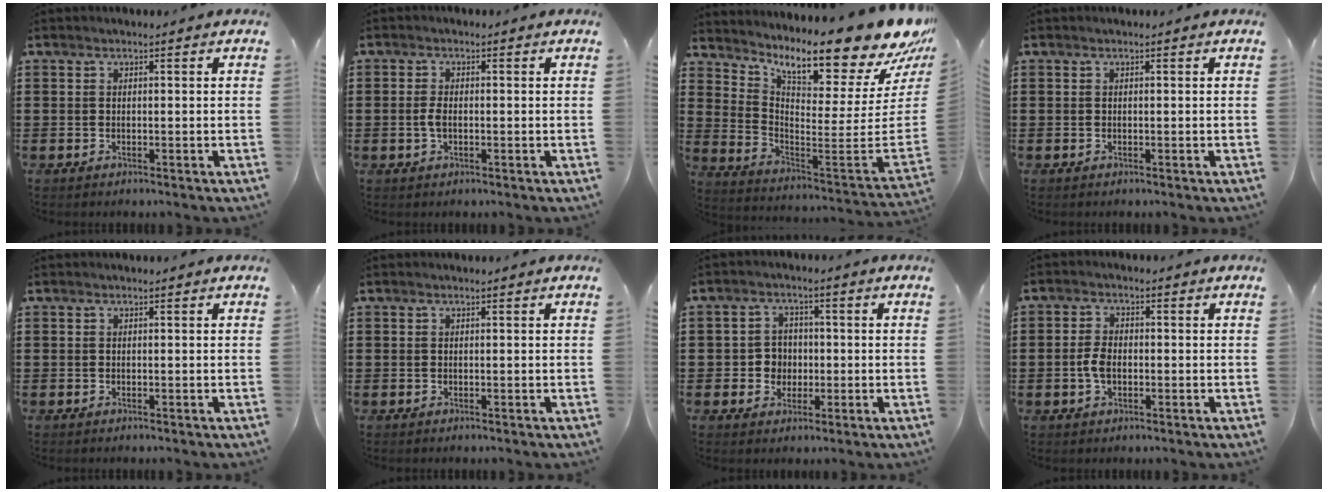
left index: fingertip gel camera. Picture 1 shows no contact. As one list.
[{"total": 2.1, "force": [-0.4, 1.0, 1.9], "torque": [-0.052, -0.005, -0.013]}, {"total": 12.5, "force": [9.7, 1.9, 7.7], "torque": [-0.139, -0.095, 0.156]}, {"total": 0.0}, {"total": 0.0}, {"total": 0.0}, {"total": 3.8, "force": [-0.7, 3.5, 1.3], "torque": [-0.039, 0.008, -0.017]}, {"total": 3.4, "force": [-0.6, 1.9, 2.8], "torque": [-0.067, -0.001, -0.016]}]